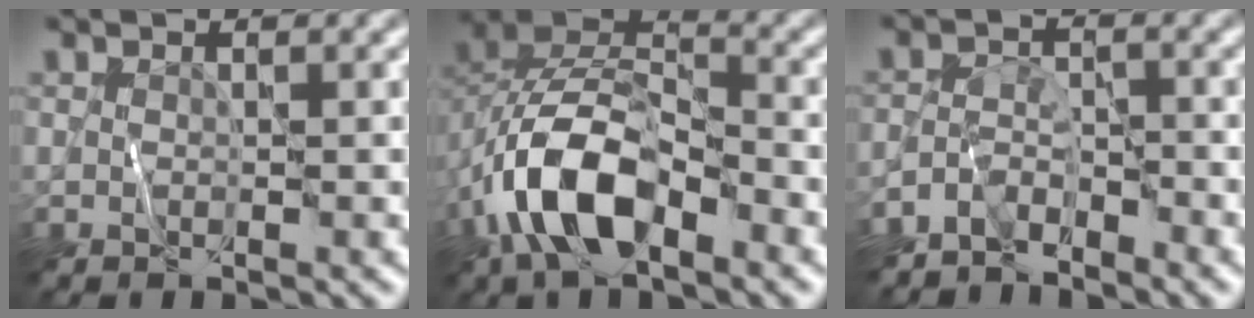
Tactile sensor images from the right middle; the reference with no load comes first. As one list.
[{"total": 8.9, "force": [-3.8, 4.6, 6.6], "torque": [-0.127, 0.012, -0.080]}, {"total": 3.1, "force": [-2.8, 1.1, 1.0], "torque": [-0.014, 0.003, -0.063]}]